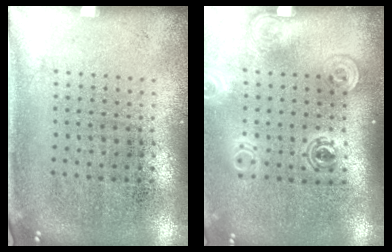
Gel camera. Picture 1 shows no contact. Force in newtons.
{"total": 1.9, "press": 1.4, "slide": 1.2}